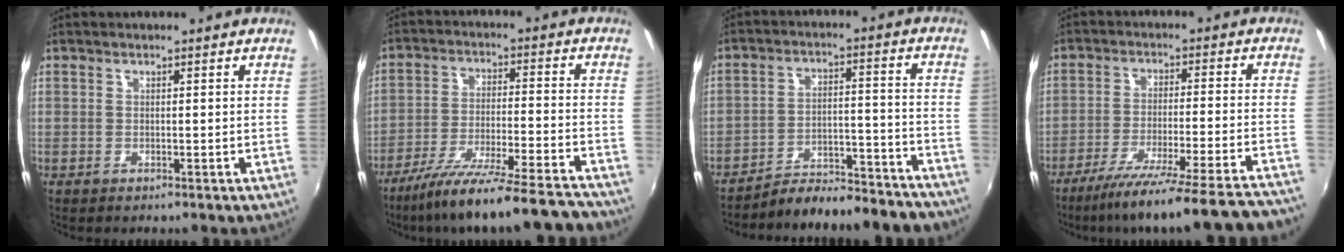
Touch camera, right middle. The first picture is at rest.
{"total": 21.3, "force": [-18.8, 1.3, 9.9], "torque": [-0.172, -0.049, -0.282]}
{"total": 17.9, "force": [-16.8, 3.5, 5.0], "torque": [-0.084, 0.018, -0.222]}
{"total": 25.6, "force": [-23.2, -1.7, 10.7], "torque": [-0.166, -0.071, -0.338]}